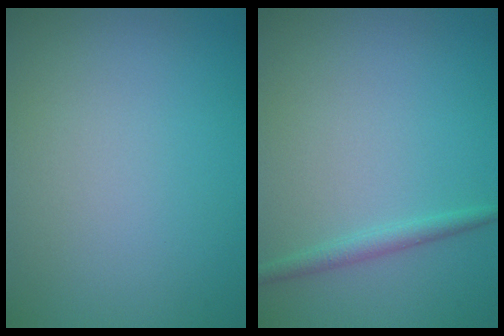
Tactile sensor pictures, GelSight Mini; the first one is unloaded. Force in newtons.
{"total": 1.4, "press": 1.4, "slide": 0.1}